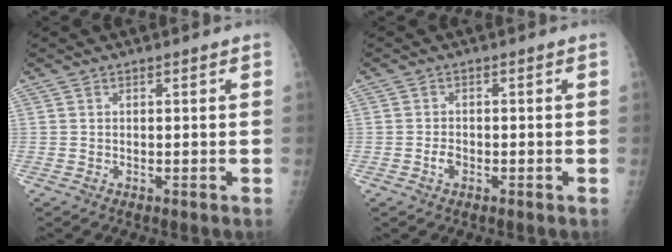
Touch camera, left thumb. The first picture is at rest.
{"total": 1.9, "force": [-0.8, 1.3, 1.1], "torque": [-0.017, 0.005, -0.015]}